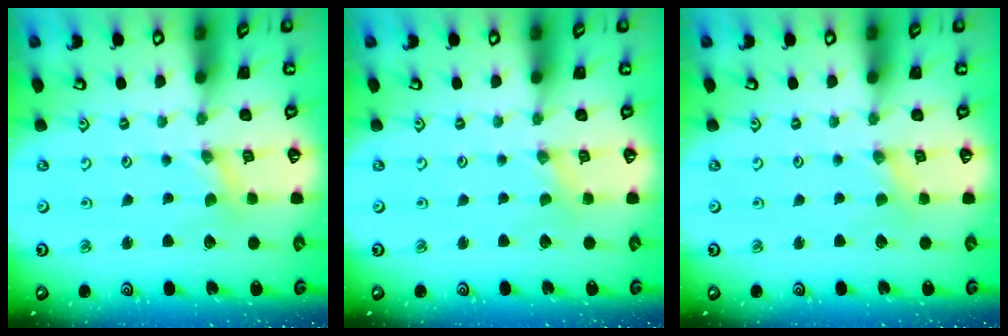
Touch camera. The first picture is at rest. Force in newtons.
{"total": 0.0}
{"total": 0.5, "press": 0.5, "slide": 0.1}